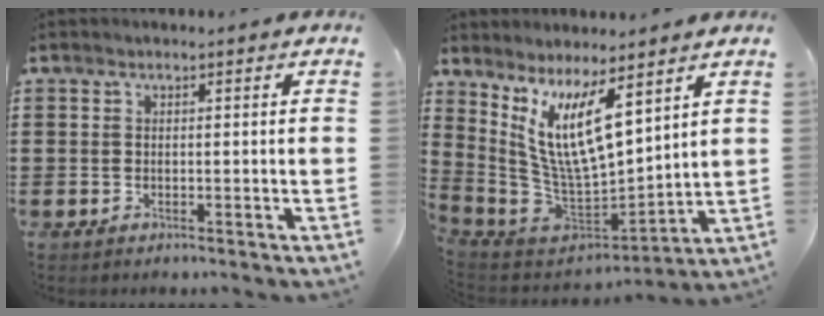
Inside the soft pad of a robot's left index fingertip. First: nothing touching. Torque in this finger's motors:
{"motor_torque": [1.48, 0.66, 1.05, 0.21]}